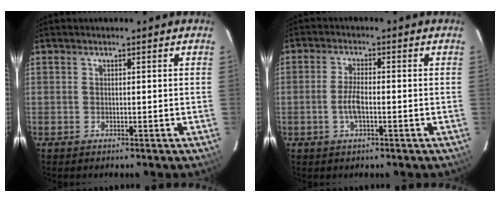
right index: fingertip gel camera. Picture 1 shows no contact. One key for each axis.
{"total": 3.9, "fx": -1.2, "fy": 1.2, "fz": 3.6, "tx": -0.076, "ty": 0.001, "tz": -0.025}